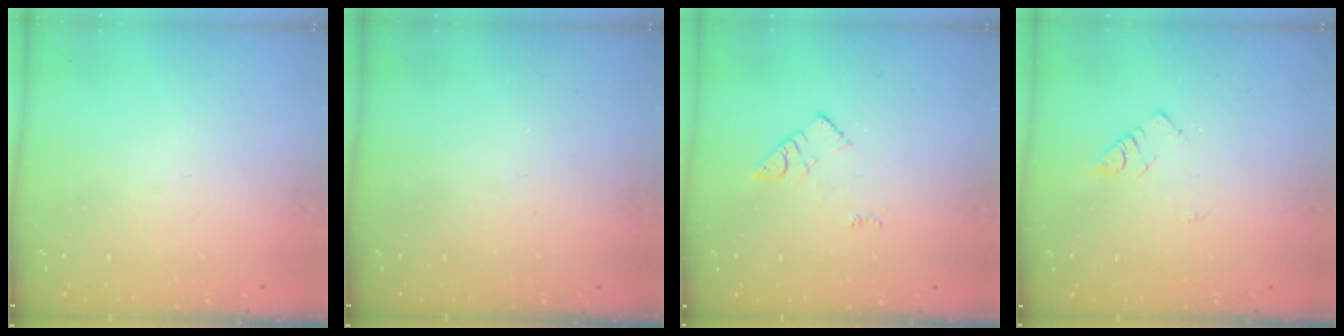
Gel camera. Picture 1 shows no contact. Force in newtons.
{"total": 0.0}
{"total": 4.3, "press": 4.2, "slide": 0.6}
{"total": 2.8, "press": 2.7, "slide": 0.4}